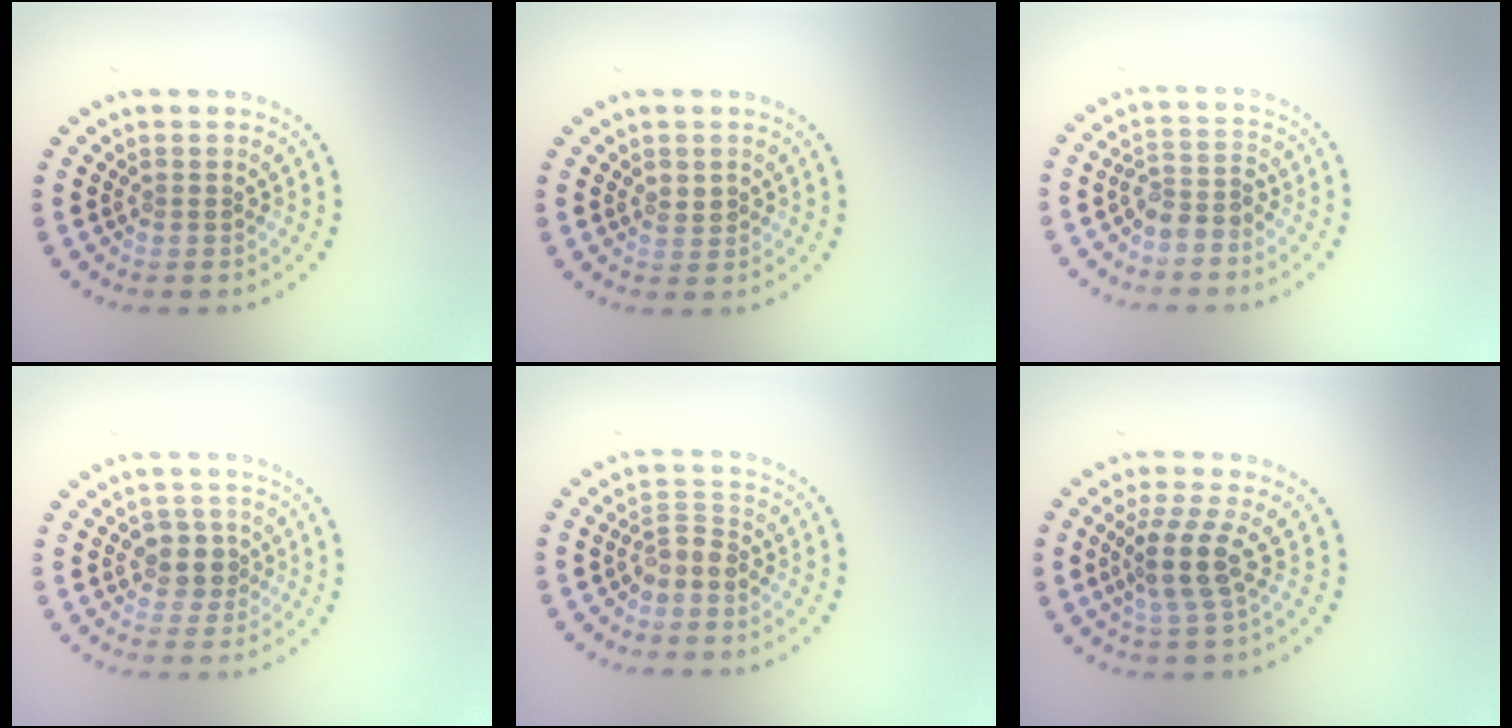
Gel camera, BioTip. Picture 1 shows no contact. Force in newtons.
{"total": 1.0, "press": 0.9, "slide": 0.4}
{"total": 2.4, "press": 1.9, "slide": 1.5}
{"total": 2.5, "press": 2.3, "slide": 1.0}
{"total": 1.8, "press": 1.5, "slide": 1.0}
{"total": 3.5, "press": 2.7, "slide": 2.2}